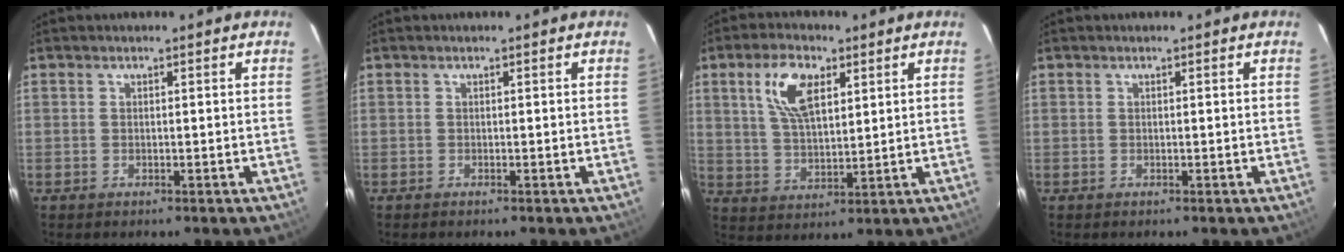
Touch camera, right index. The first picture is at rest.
{"total": 0.0}
{"total": 9.6, "force": [4.1, 4.6, 7.3], "torque": [-0.143, 0.014, 0.081]}
{"total": 0.0}